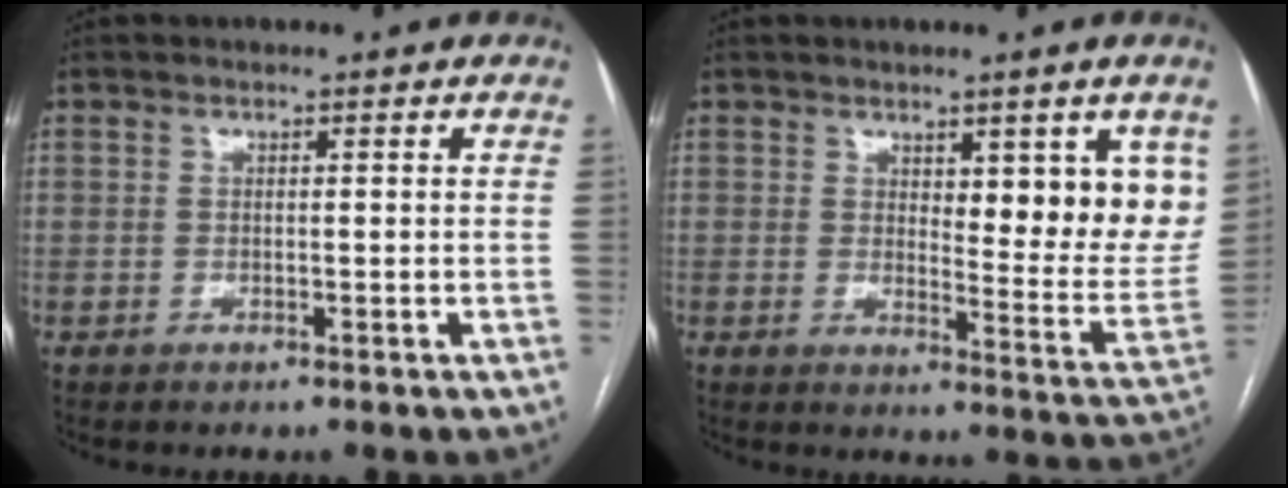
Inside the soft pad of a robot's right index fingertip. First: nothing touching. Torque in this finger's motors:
{"motor_torque": [0.31, 0.37, 0.17, 0.06]}